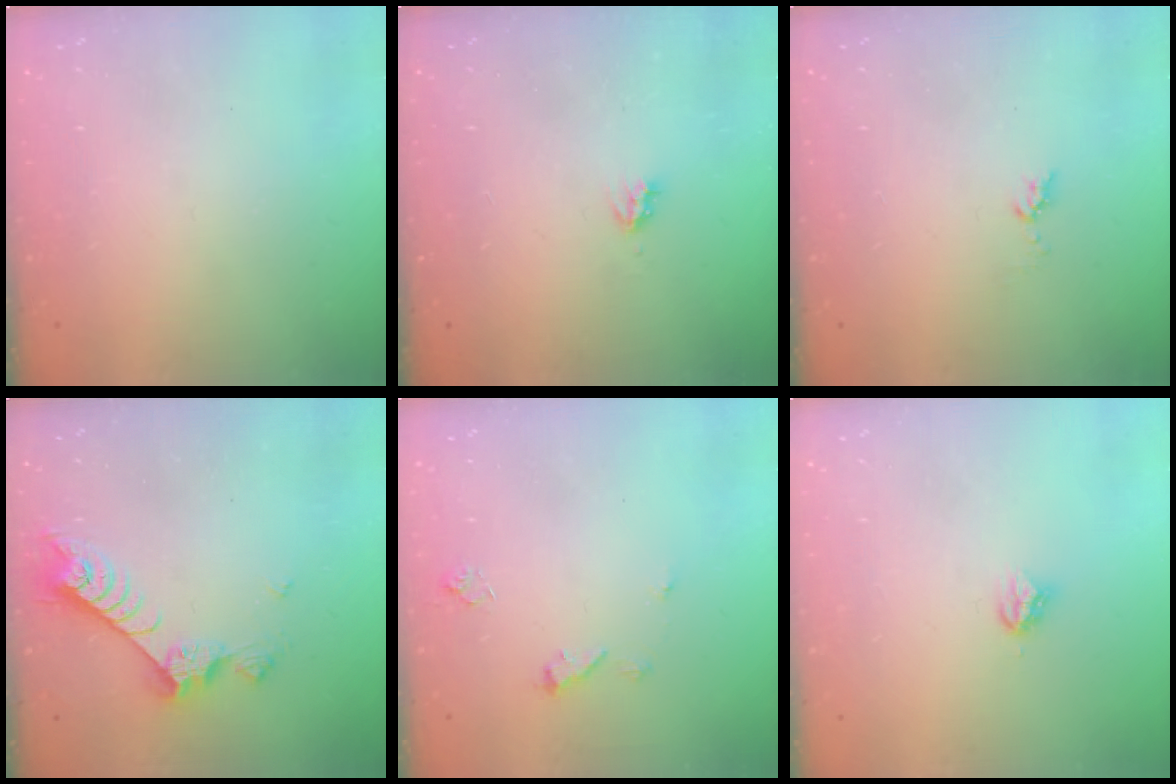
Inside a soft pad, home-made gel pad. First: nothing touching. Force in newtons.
{"total": 2.6, "press": 2.6, "slide": 0.4}
{"total": 3.7, "press": 3.6, "slide": 0.4}
{"total": 8.4, "press": 8.3, "slide": 0.8}
{"total": 7.0, "press": 7.0, "slide": 0.7}
{"total": 3.9, "press": 3.9, "slide": 0.4}